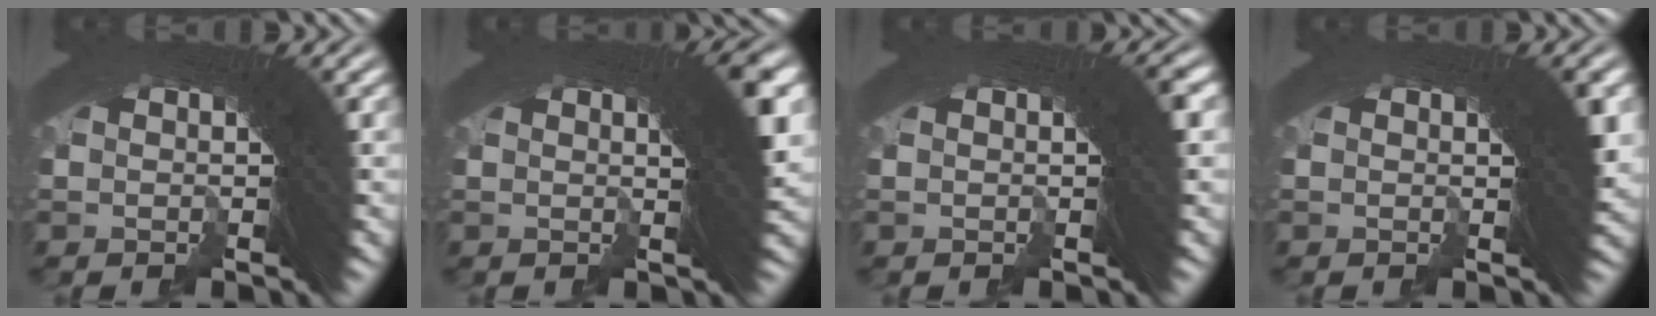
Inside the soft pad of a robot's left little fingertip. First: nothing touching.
{"total": 5.1, "force": [1.5, 0.9, 4.8], "torque": [-0.050, 0.009, 0.020]}
{"total": 1.3, "force": [0.3, 0.2, 1.2], "torque": [-0.012, 0.008, 0.002]}
{"total": 2.3, "force": [0.8, 0.2, 2.2], "torque": [-0.026, 0.002, 0.010]}